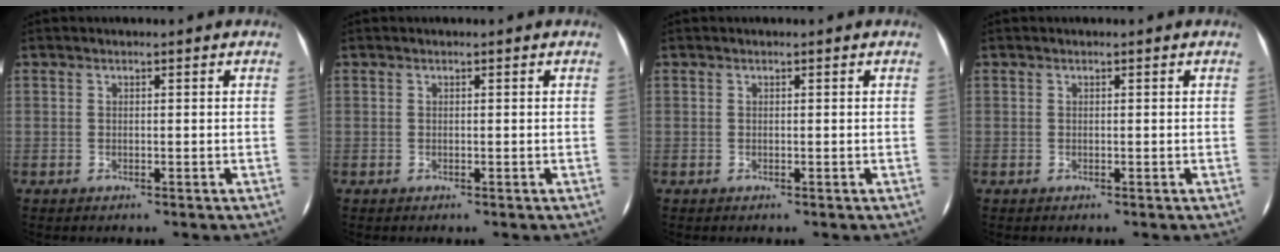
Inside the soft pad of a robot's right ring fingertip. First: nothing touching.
{"total": 0.0}
{"total": 0.0}
{"total": 0.0}